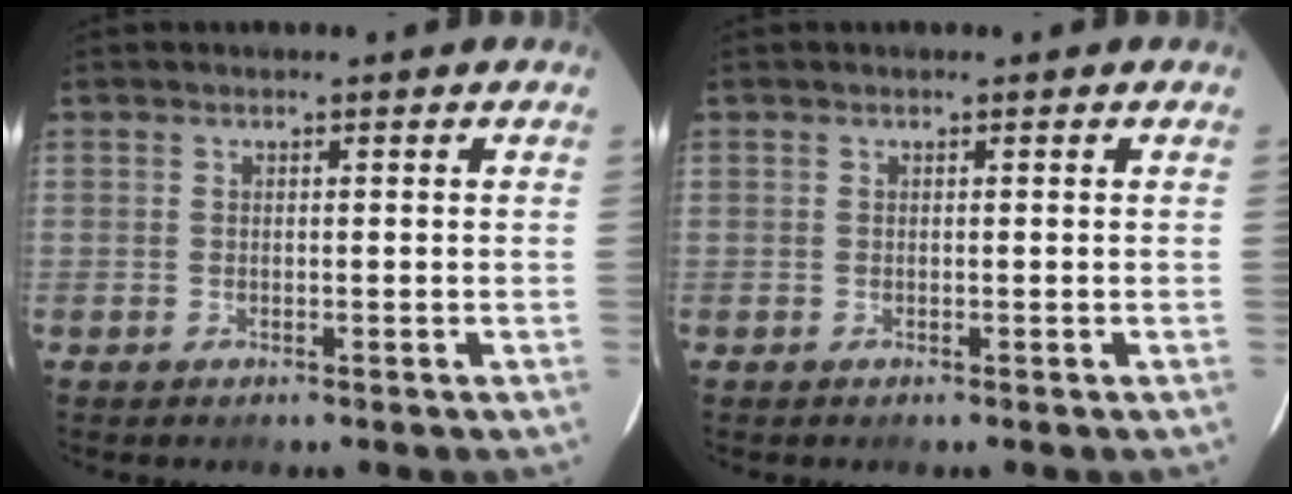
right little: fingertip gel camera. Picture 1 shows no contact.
{"total": 0.0}